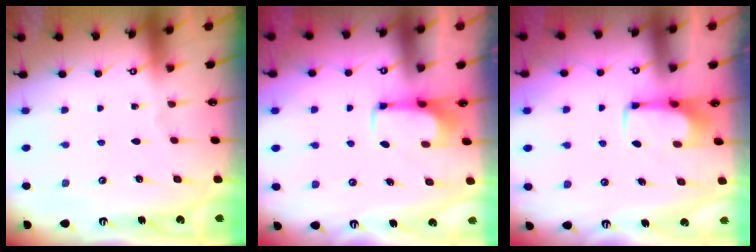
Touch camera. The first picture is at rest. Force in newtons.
{"total": 2.0, "press": 1.9, "slide": 0.3}
{"total": 1.6, "press": 1.5, "slide": 0.4}